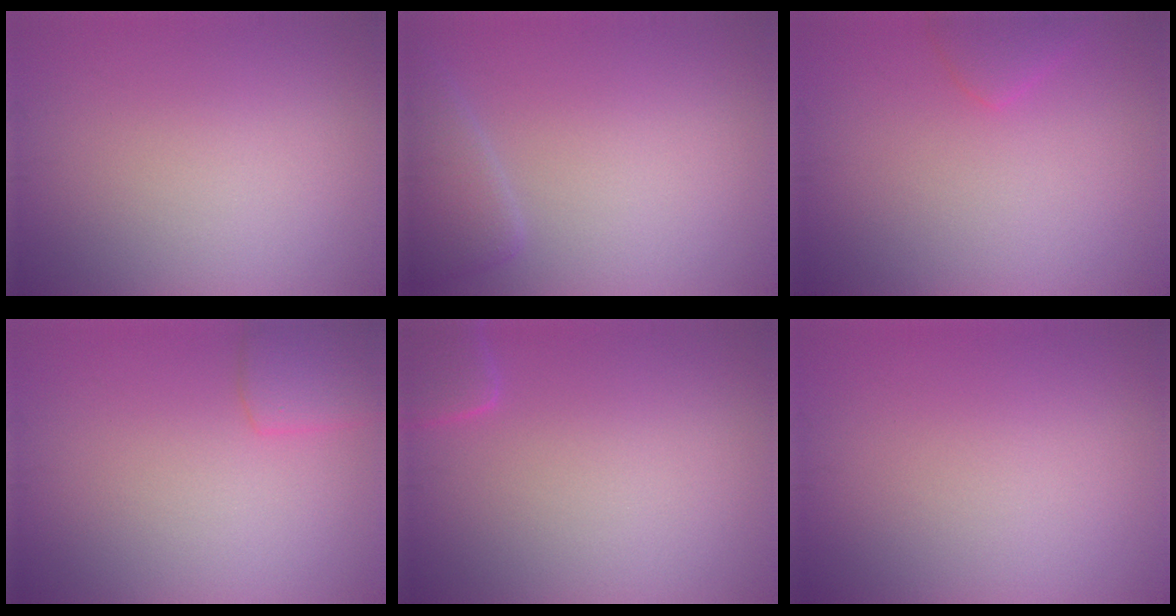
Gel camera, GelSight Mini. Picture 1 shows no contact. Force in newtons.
{"total": 2.6, "press": 2.6, "slide": 0.3}
{"total": 1.7, "press": 1.7, "slide": 0.1}
{"total": 2.6, "press": 2.6, "slide": 0.1}
{"total": 1.7, "press": 1.7, "slide": 0.2}
{"total": 0.0}